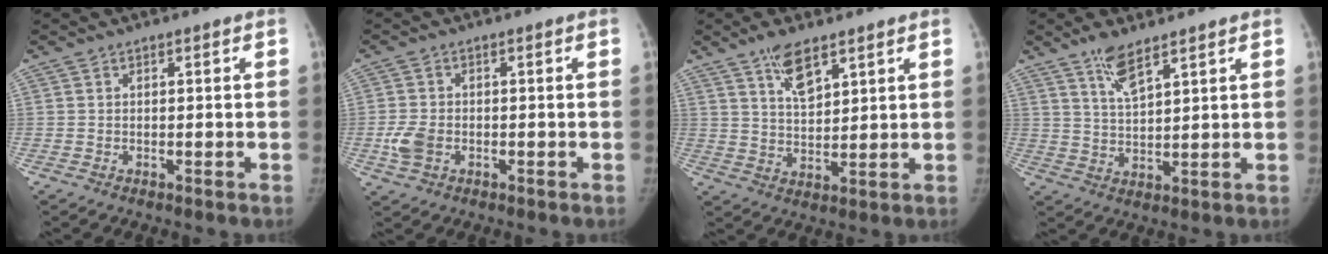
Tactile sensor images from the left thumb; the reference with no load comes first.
{"total": 4.6, "force": [-1.3, 3.2, 2.9], "torque": [-0.063, 0.005, -0.025]}
{"total": 6.7, "force": [4.3, 2.7, 4.4], "torque": [-0.059, -0.031, 0.081]}
{"total": 5.4, "force": [3.9, 1.4, 3.6], "torque": [-0.060, -0.028, 0.078]}